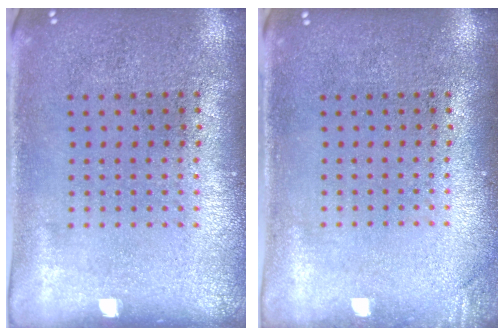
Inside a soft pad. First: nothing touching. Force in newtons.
{"total": 0.9, "press": 0.9, "slide": 0.2}